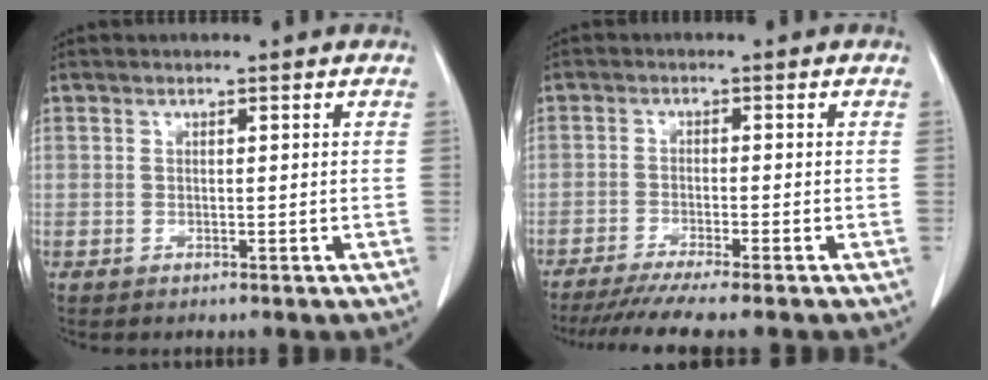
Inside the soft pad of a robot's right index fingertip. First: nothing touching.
{"total": 8.7, "force": [-7.3, -0.9, 4.6], "torque": [-0.057, -0.024, -0.115]}